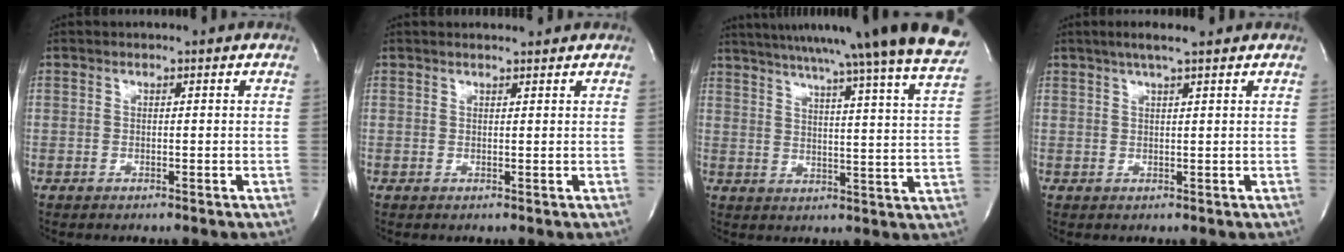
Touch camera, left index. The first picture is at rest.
{"total": 1.9, "force": [1.8, 0.1, 0.3], "torque": [-0.010, 0.009, 0.027]}
{"total": 30.1, "force": [26.4, -0.6, 14.4], "torque": [-0.218, -0.063, 0.329]}
{"total": 4.5, "force": [3.4, 0.0, 2.9], "torque": [-0.052, 0.017, 0.058]}